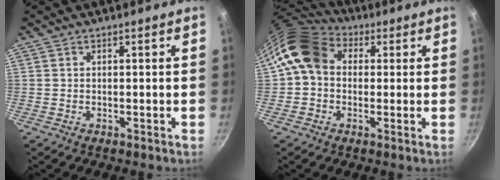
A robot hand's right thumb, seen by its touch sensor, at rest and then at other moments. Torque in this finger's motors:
{"motor_torque": [0.09, 0.48, 0.14, -0.12, 0.18]}